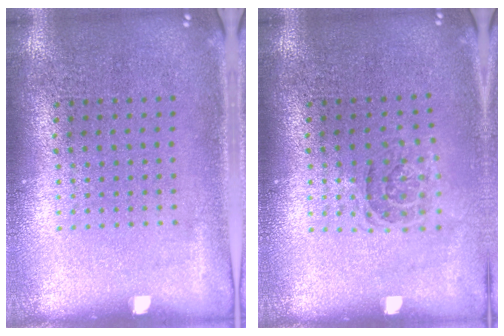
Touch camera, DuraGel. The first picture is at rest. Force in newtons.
{"total": 1.1, "press": 1.0, "slide": 0.4}